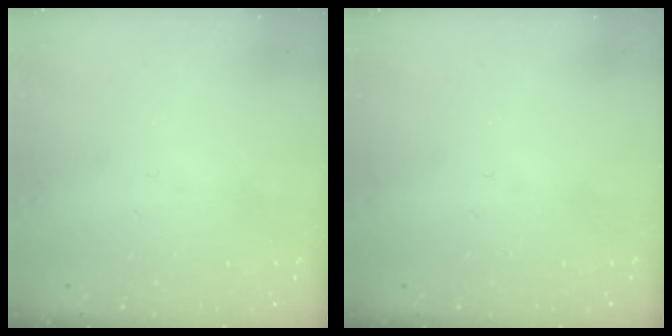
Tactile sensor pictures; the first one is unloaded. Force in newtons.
{"total": 0.0}